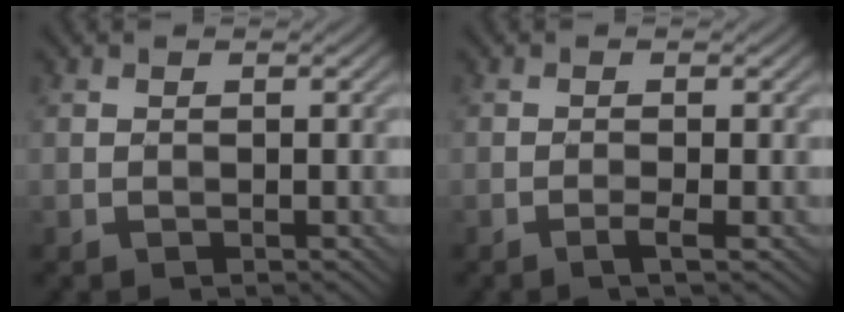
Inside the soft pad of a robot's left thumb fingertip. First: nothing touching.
{"total": 1.4, "force": [-0.7, -0.1, 1.2], "torque": [-0.023, 0.003, -0.019]}